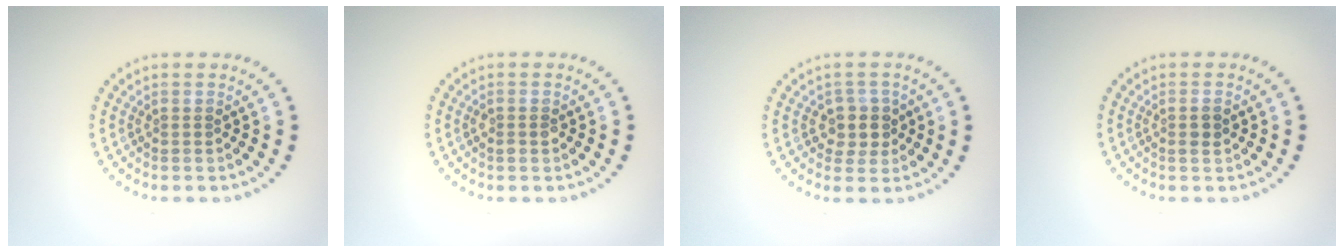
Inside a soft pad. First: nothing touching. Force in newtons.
{"total": 1.0, "press": 1.0, "slide": 0.2}
{"total": 2.5, "press": 2.2, "slide": 1.2}
{"total": 1.1, "press": 1.0, "slide": 0.3}